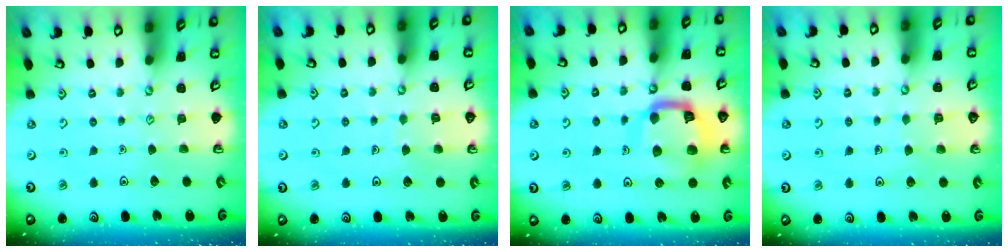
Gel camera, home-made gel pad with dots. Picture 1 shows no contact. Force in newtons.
{"total": 3.5, "press": 3.5, "slide": 0.1}
{"total": 14.0, "press": 14.0, "slide": 1.2}
{"total": 4.9, "press": 4.9, "slide": 0.3}